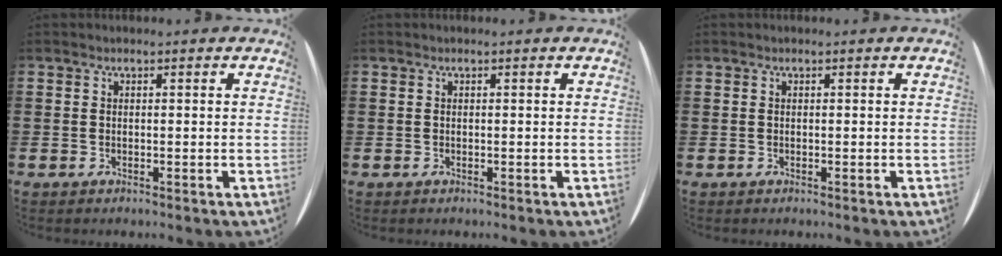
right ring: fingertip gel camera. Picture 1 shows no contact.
{"total": 0.0}
{"total": 0.0}